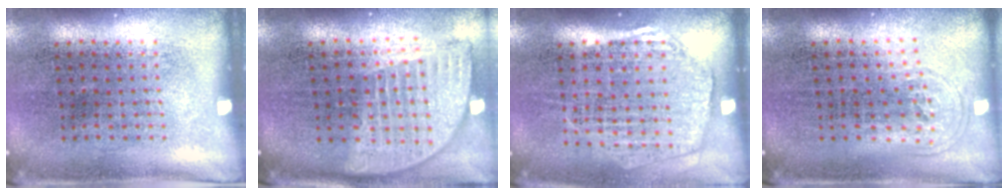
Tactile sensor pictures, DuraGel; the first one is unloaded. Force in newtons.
{"total": 1.9, "press": 1.5, "slide": 1.1}
{"total": 1.9, "press": 1.7, "slide": 0.8}
{"total": 0.8, "press": 0.5, "slide": 0.7}